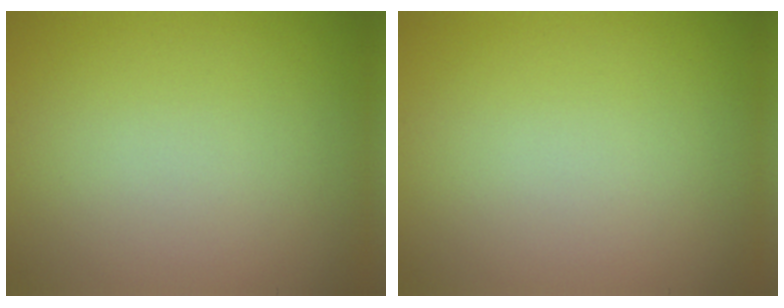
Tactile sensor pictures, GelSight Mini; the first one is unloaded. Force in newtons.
{"total": 0.0}